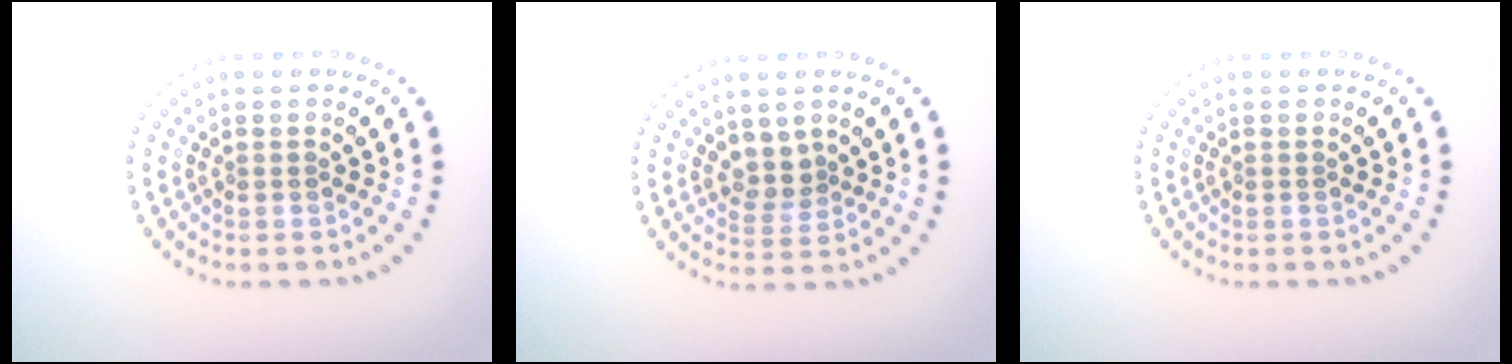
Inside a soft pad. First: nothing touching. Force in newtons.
{"total": 2.1, "press": 1.7, "slide": 1.3}
{"total": 0.0}